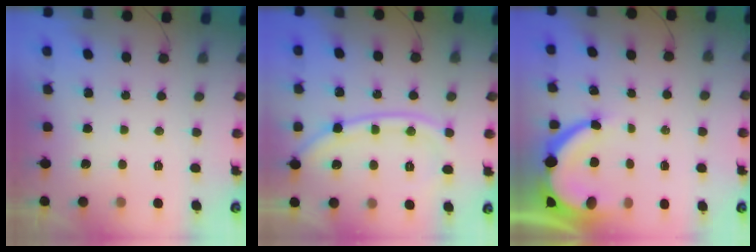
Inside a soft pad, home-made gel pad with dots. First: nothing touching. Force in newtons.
{"total": 11.6, "press": 11.5, "slide": 1.6}
{"total": 8.5, "press": 8.5, "slide": 0.8}